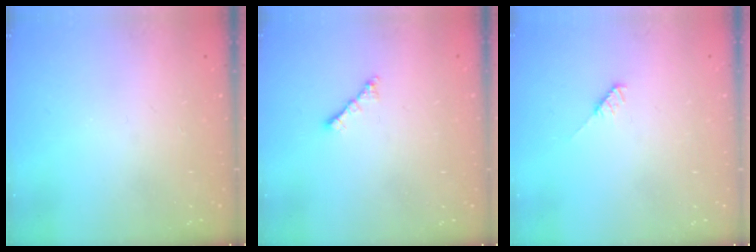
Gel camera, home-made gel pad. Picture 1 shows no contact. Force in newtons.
{"total": 1.8, "press": 1.8, "slide": 0.5}
{"total": 4.1, "press": 4.1, "slide": 0.3}